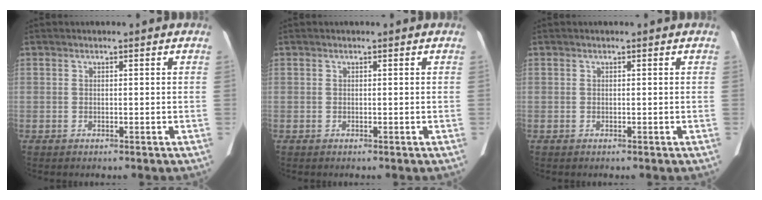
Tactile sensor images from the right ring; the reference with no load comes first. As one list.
[{"total": 0.0}, {"total": 0.0}]